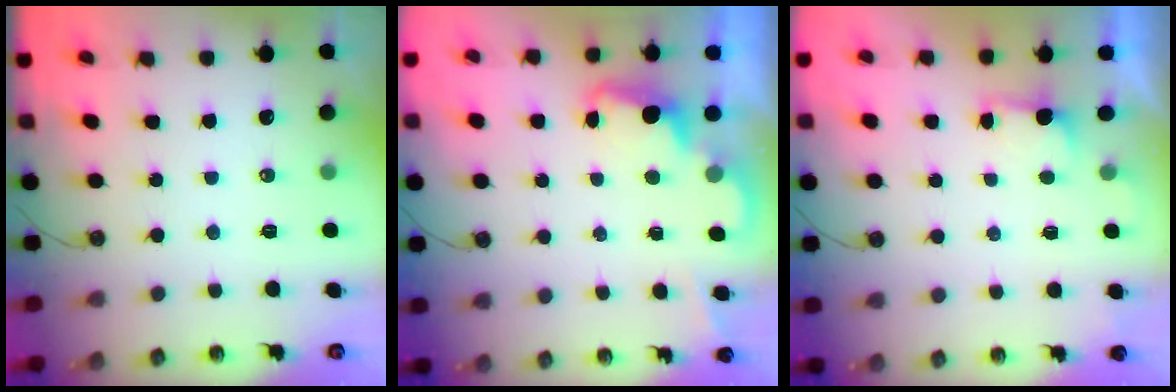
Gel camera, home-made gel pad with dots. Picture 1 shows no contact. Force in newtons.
{"total": 2.5, "press": 2.5, "slide": 0.5}
{"total": 1.2, "press": 0.9, "slide": 0.8}